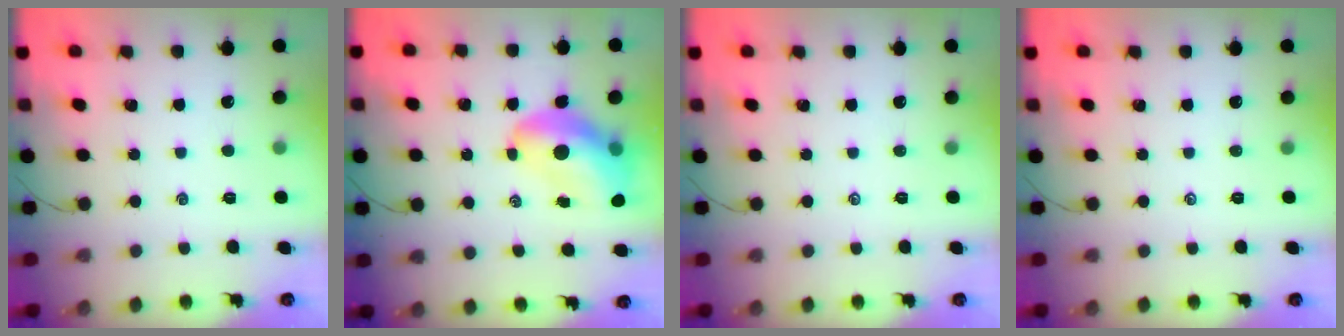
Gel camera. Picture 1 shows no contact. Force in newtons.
{"total": 12.8, "press": 12.2, "slide": 3.9}
{"total": 0.0}
{"total": 0.0}